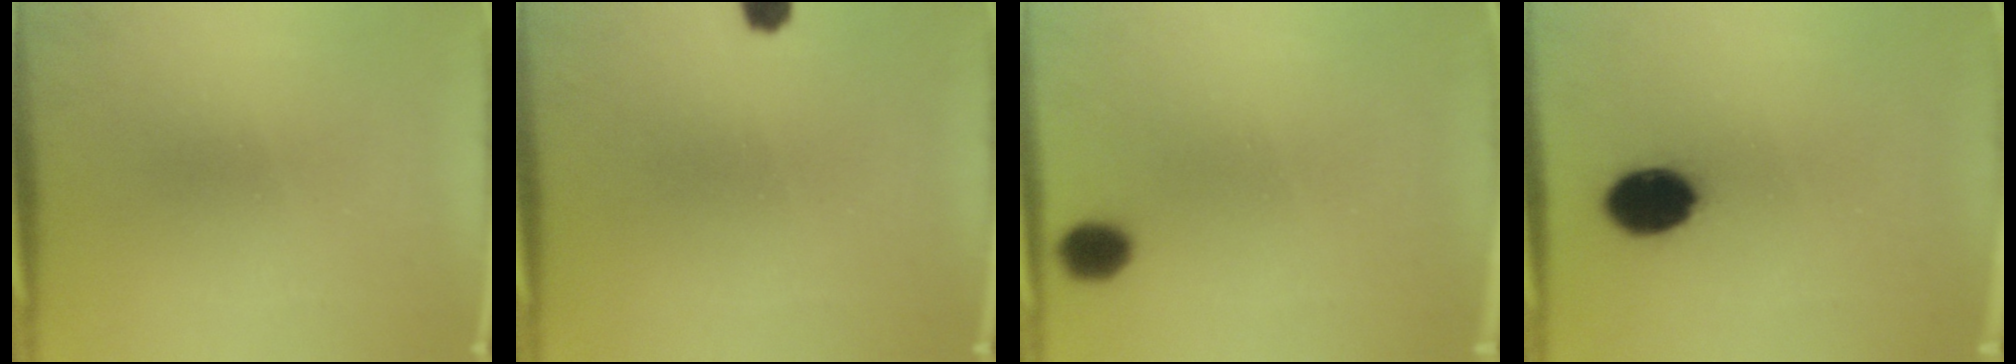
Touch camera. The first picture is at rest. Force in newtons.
{"total": 2.4}
{"total": 2.3}
{"total": 10.0}